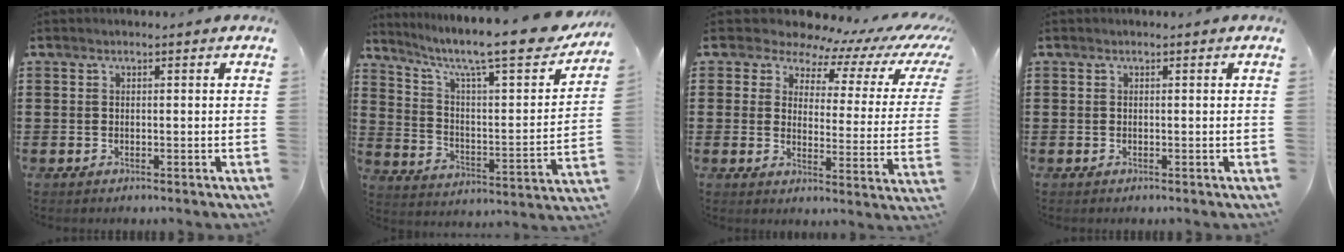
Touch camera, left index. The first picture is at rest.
{"total": 10.8, "force": [8.1, 1.4, 6.9], "torque": [-0.141, -0.056, 0.125]}
{"total": 6.7, "force": [5.7, 3.1, 1.6], "torque": [-0.055, -0.042, 0.094]}
{"total": 0.0}